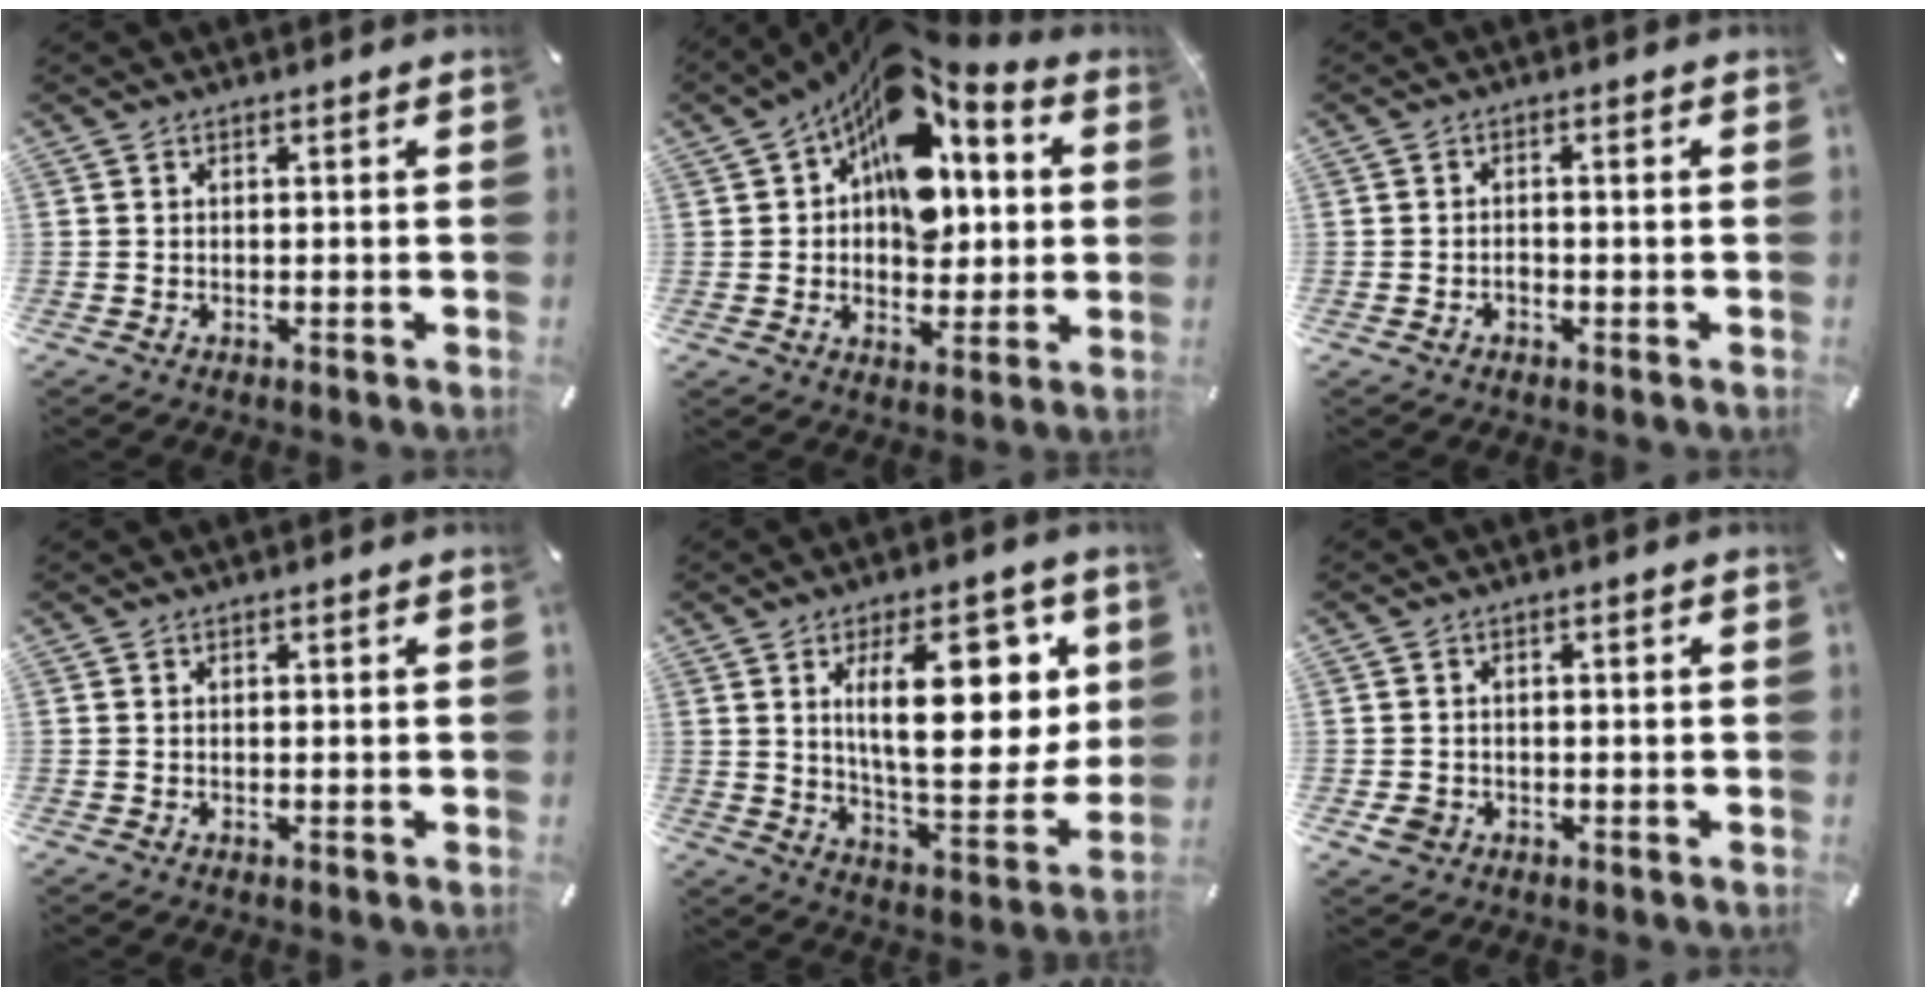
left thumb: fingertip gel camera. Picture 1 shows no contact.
{"total": 16.4, "force": [6.2, 11.3, 10.2], "torque": [-0.144, -0.047, 0.112]}
{"total": 1.4, "force": [-0.6, 0.8, 1.0], "torque": [-0.020, 0.002, -0.012]}
{"total": 0.0}
{"total": 22.2, "force": [7.4, 9.7, 18.5], "torque": [-0.276, -0.026, 0.109]}
{"total": 2.8, "force": [-0.9, 2.4, 1.2], "torque": [-0.026, 0.002, -0.019]}